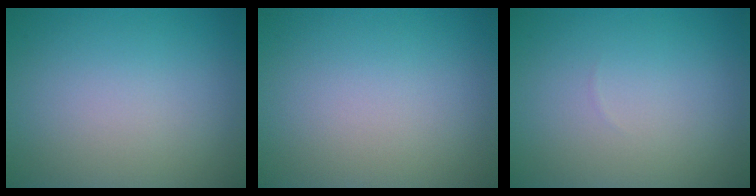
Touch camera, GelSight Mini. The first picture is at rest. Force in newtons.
{"total": 0.0}
{"total": 0.0}